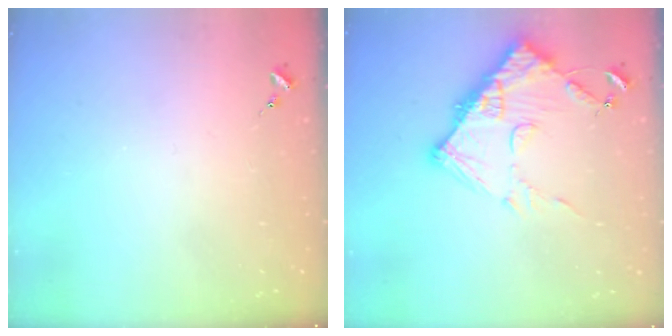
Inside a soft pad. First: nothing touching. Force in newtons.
{"total": 13.1, "press": 13.1, "slide": 1.4}